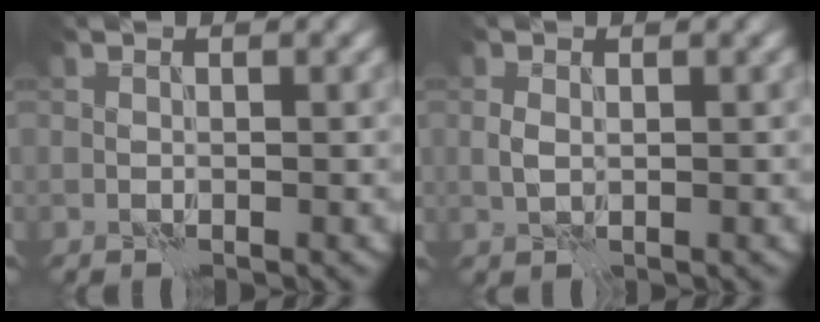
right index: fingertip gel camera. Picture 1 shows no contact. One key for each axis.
{"total": 1.1, "fx": 0.2, "fy": 0.7, "fz": 0.8, "tx": -0.020, "ty": 0.001, "tz": 0.005}